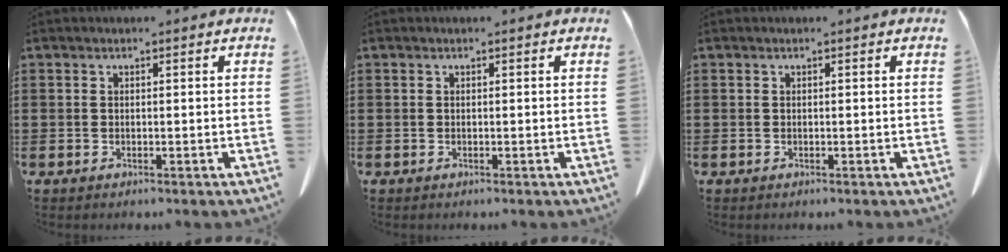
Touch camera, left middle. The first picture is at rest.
{"total": 0.0}
{"total": 0.0}